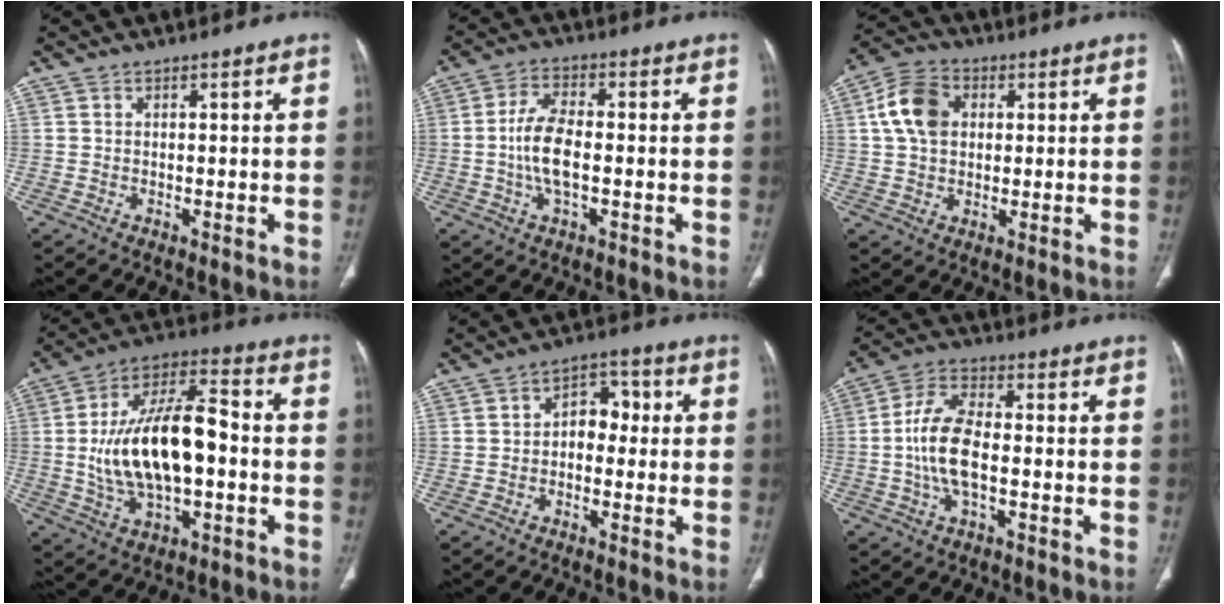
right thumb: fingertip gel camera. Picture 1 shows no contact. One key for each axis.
{"total": 8.0, "fx": -1.0, "fy": 3.4, "fz": 7.1, "tx": -0.148, "ty": 0.010, "tz": -0.023}
{"total": 9.5, "fx": 2.0, "fy": 7.0, "fz": 6.2, "tx": -0.107, "ty": 0.013, "tz": 0.031}
{"total": 19.8, "fx": -1.4, "fy": 9.6, "fz": 17.2, "tx": -0.310, "ty": 0.030, "tz": -0.022}
{"total": 6.0, "fx": -0.2, "fy": 4.3, "fz": 4.2, "tx": -0.030, "ty": 0.026, "tz": -0.015}
{"total": 10.4, "fx": -1.3, "fy": 4.8, "fz": 9.2, "tx": -0.189, "ty": 0.021, "tz": -0.029}